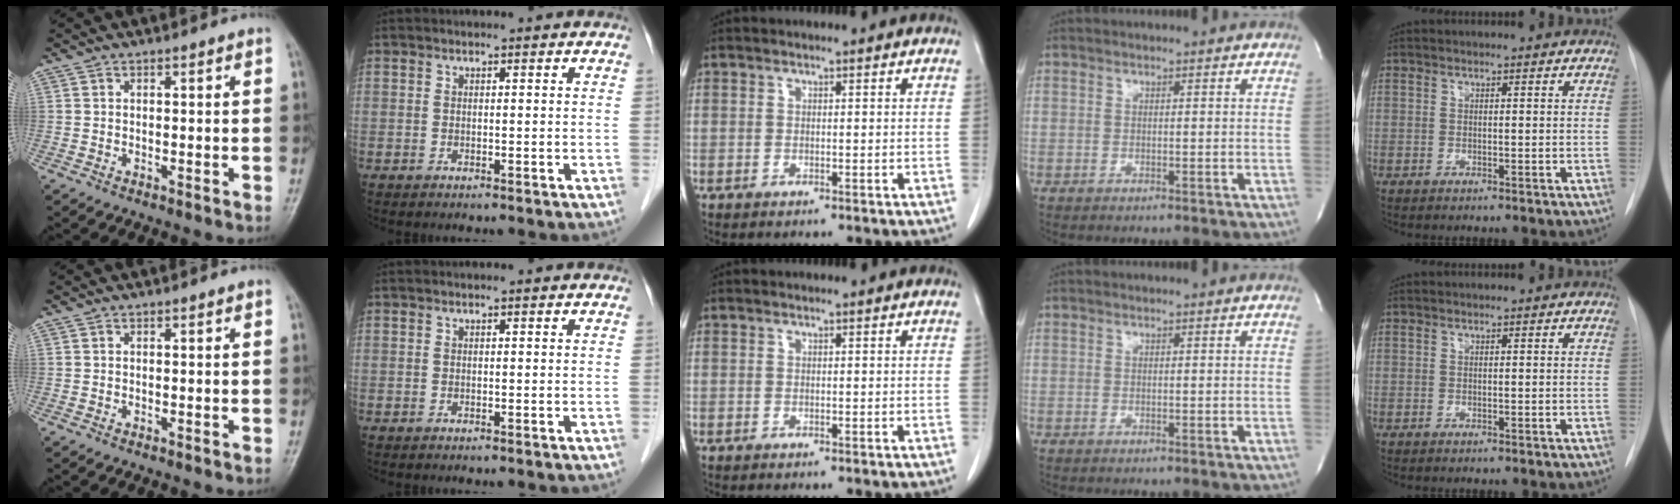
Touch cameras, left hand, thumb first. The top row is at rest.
{}